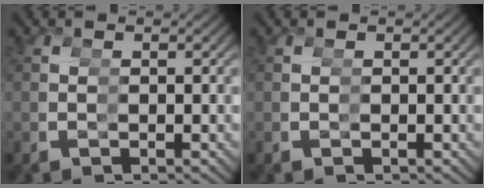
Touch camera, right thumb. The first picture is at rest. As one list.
[{"total": 0.0}]